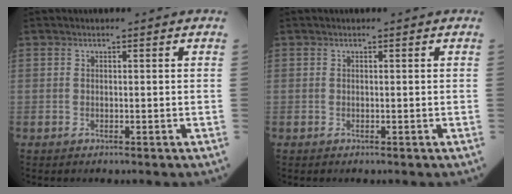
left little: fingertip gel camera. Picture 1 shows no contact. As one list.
[{"total": 0.0}]